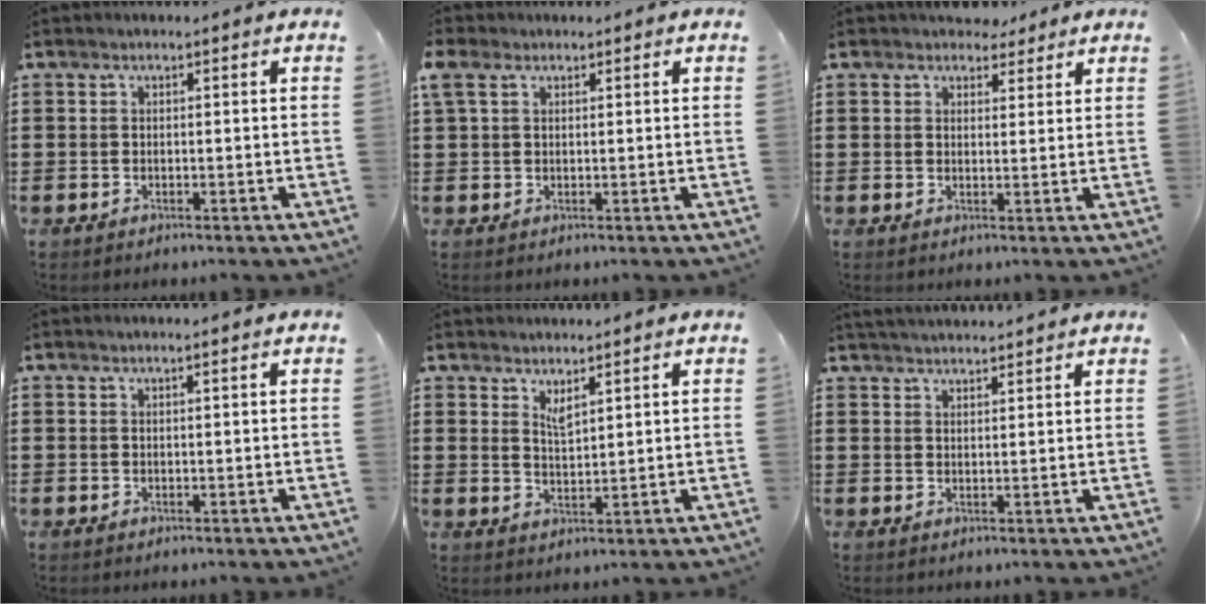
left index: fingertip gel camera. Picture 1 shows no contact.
{"total": 2.7, "force": [1.3, 1.7, 1.7], "torque": [-0.040, 0.008, 0.024]}
{"total": 3.6, "force": [3.0, 1.7, 0.8], "torque": [-0.015, 0.003, 0.057]}
{"total": 0.6, "force": [0.4, -0.1, 0.5], "torque": [-0.009, -0.002, 0.009]}
{"total": 2.6, "force": [2.2, 0.5, 1.2], "torque": [-0.028, 0.003, 0.041]}
{"total": 2.4, "force": [2.4, -0.2, 0.0], "torque": [-0.007, -0.003, 0.046]}